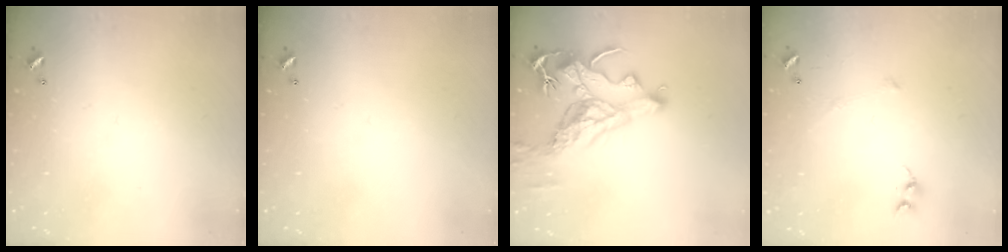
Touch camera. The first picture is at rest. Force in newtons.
{"total": 0.0}
{"total": 8.1, "press": 8.0, "slide": 1.4}
{"total": 6.1, "press": 6.0, "slide": 0.6}